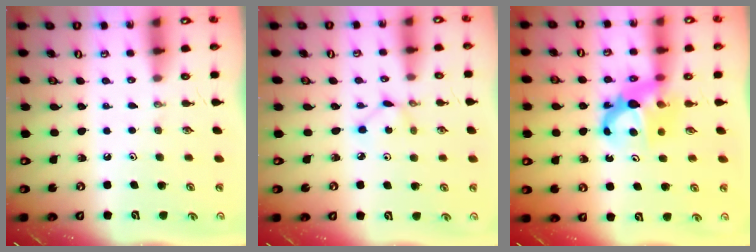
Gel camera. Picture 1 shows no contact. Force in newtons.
{"total": 2.3, "press": 2.3, "slide": 0.2}
{"total": 6.8, "press": 6.8, "slide": 0.2}